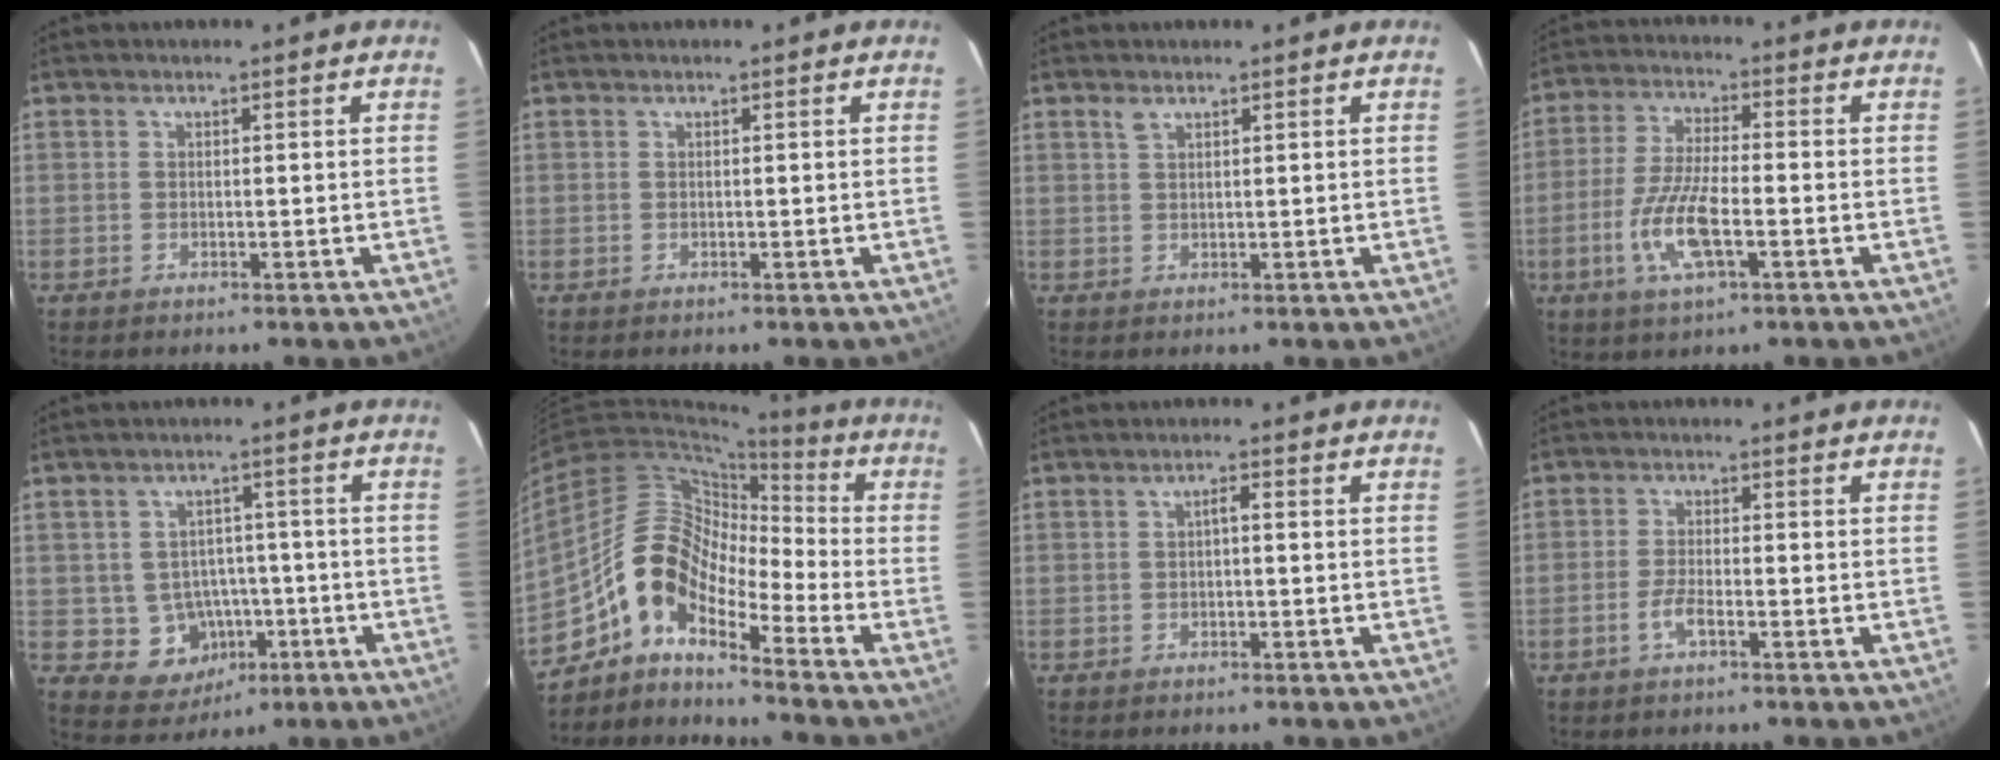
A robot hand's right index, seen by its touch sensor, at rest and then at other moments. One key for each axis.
{"total": 0.0}
{"total": 1.2, "fx": 0.9, "fy": 0.6, "fz": 0.7, "tx": -0.013, "ty": 0.004, "tz": 0.017}
{"total": 10.2, "fx": -3.7, "fy": 2.7, "fz": 9.1, "tx": -0.194, "ty": -0.007, "tz": -0.072}
{"total": 8.2, "fx": -2.3, "fy": 7.6, "fz": 2.3, "tx": -0.059, "ty": 0.021, "tz": -0.008}
{"total": 11.6, "fx": -7.6, "fy": 4.6, "fz": 7.4, "tx": -0.117, "ty": 0.020, "tz": -0.163}
{"total": 1.2, "fx": -0.2, "fy": 0.3, "fz": 1.1, "tx": -0.019, "ty": 0.009, "tz": -0.004}
{"total": 3.0, "fx": -1.7, "fy": 0.7, "fz": 2.3, "tx": -0.057, "ty": -0.001, "tz": -0.036}